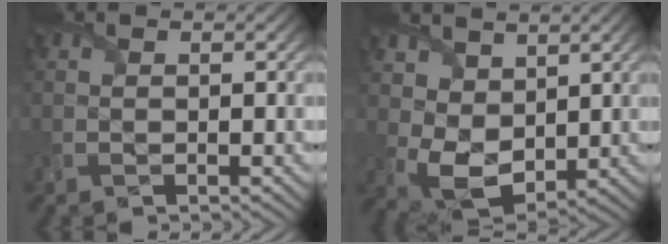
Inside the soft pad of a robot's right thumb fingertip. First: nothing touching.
{"total": 7.1, "force": [2.4, 5.1, 4.3], "torque": [-0.113, -0.015, 0.046]}